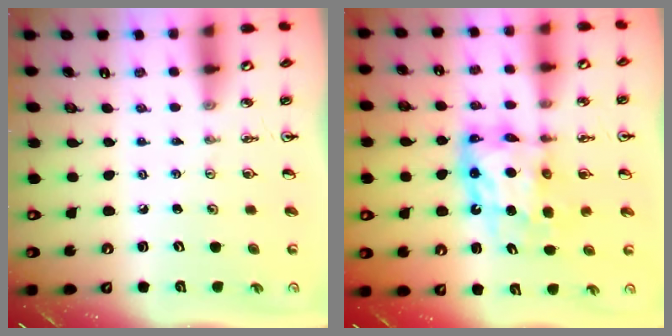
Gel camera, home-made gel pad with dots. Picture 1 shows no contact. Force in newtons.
{"total": 11.3, "press": 11.2, "slide": 1.0}